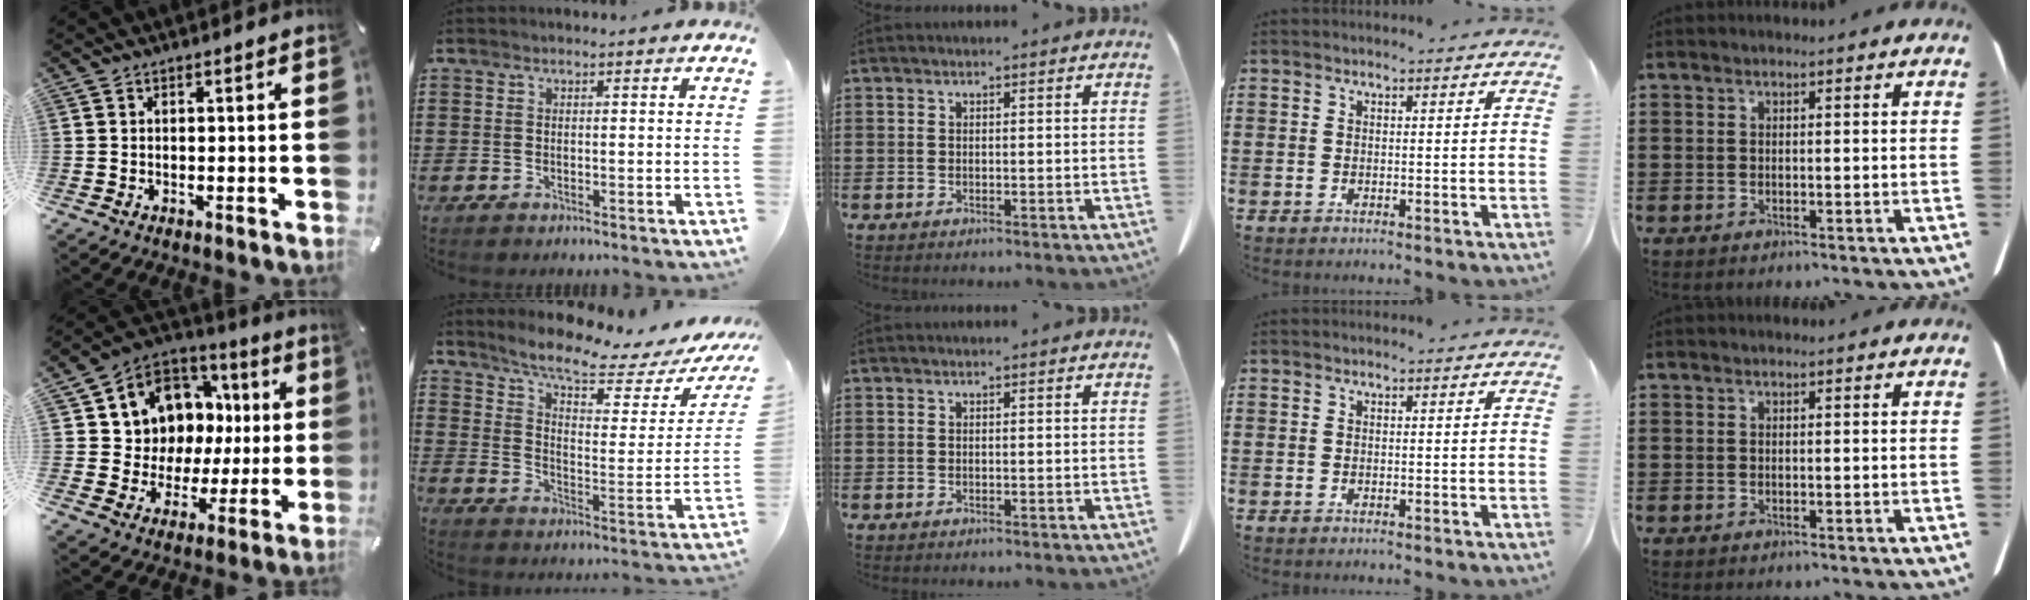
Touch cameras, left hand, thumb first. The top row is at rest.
{"thumb": {"total": 10.5, "force": [3.3, 9.8, 1.9], "torque": [-0.042, -0.049, 0.079]}, "index": {"total": 8.2, "force": [7.0, 0.8, 4.2], "torque": [-0.095, -0.042, 0.119]}}